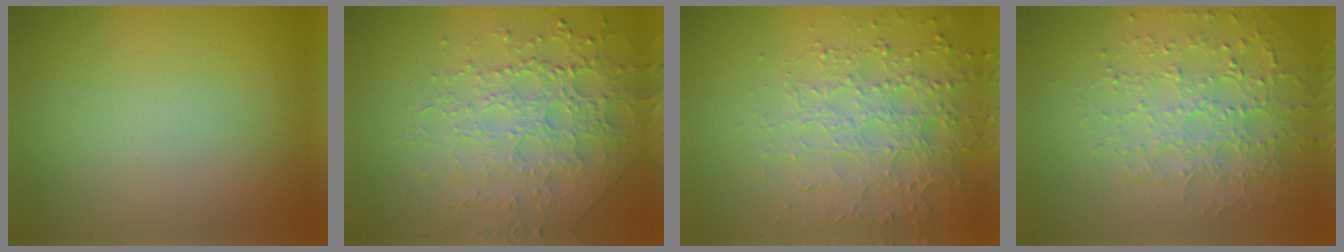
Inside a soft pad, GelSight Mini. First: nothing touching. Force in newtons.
{"total": 4.5, "press": 4.3, "slide": 1.2}
{"total": 4.3, "press": 4.2, "slide": 1.1}
{"total": 4.8, "press": 3.5, "slide": 3.4}